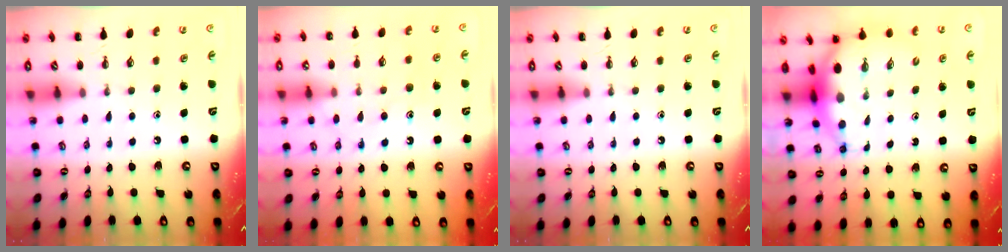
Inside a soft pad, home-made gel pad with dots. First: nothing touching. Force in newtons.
{"total": 11.5, "press": 11.5, "slide": 0.7}
{"total": 0.0}
{"total": 7.6, "press": 7.3, "slide": 2.0}